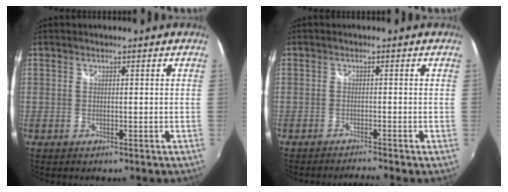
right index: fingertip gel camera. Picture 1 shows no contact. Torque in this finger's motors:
{"motor_torque": [0.06, -0.04, -0.10, 0.00]}